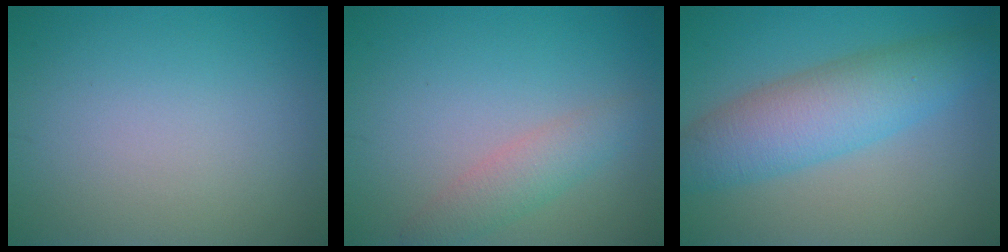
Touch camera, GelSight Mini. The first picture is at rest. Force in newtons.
{"total": 2.6, "press": 2.6, "slide": 0.1}
{"total": 6.7, "press": 6.7, "slide": 0.1}